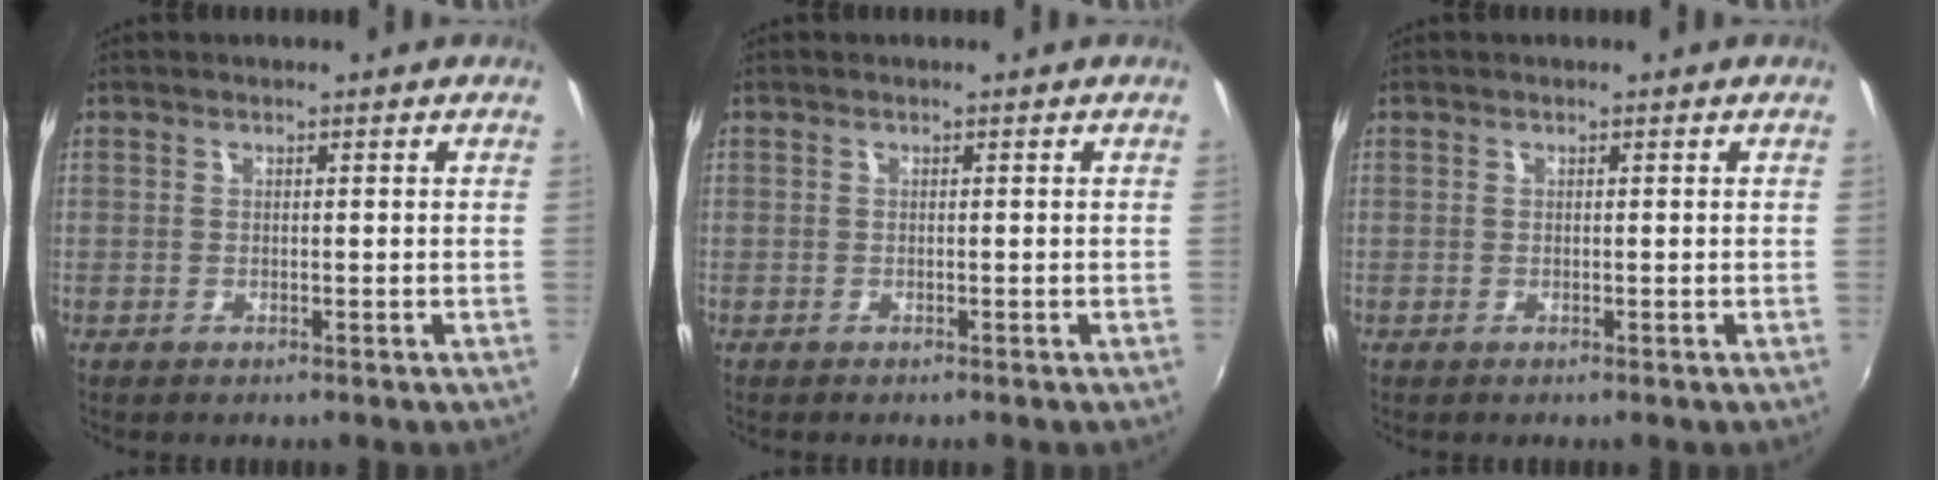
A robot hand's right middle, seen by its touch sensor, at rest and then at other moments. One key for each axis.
{"total": 0.0}
{"total": 0.0}